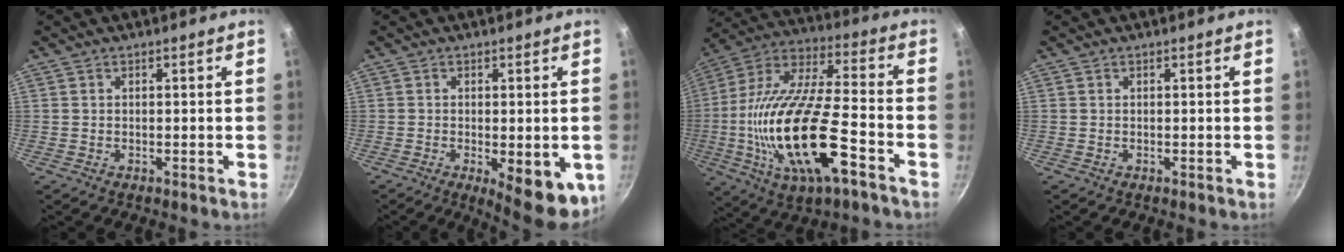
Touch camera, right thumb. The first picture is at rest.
{"total": 10.9, "force": [-2.9, 3.9, 9.8], "torque": [-0.100, -0.007, -0.029]}
{"total": 25.2, "force": [-7.8, 8.9, 22.2], "torque": [-0.417, 0.017, -0.147]}
{"total": 0.0}